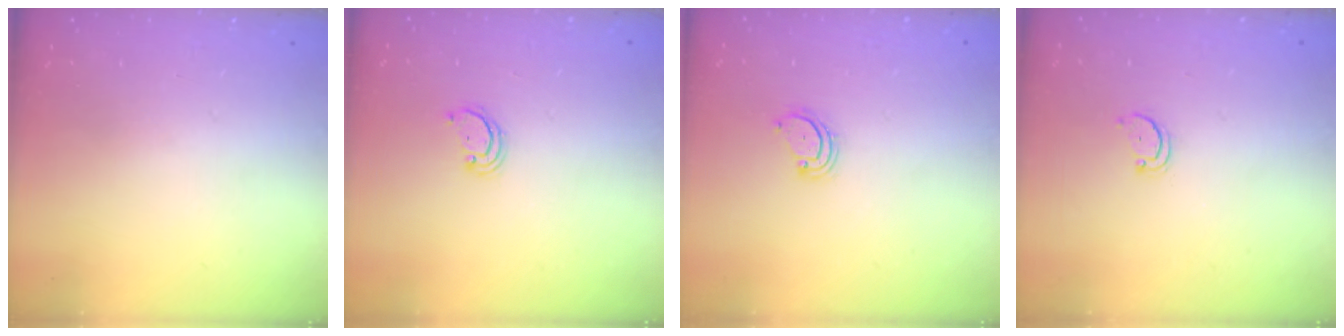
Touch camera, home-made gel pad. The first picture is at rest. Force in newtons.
{"total": 2.2, "press": 2.2, "slide": 0.2}
{"total": 3.0, "press": 3.0, "slide": 0.4}
{"total": 2.5, "press": 2.4, "slide": 0.5}